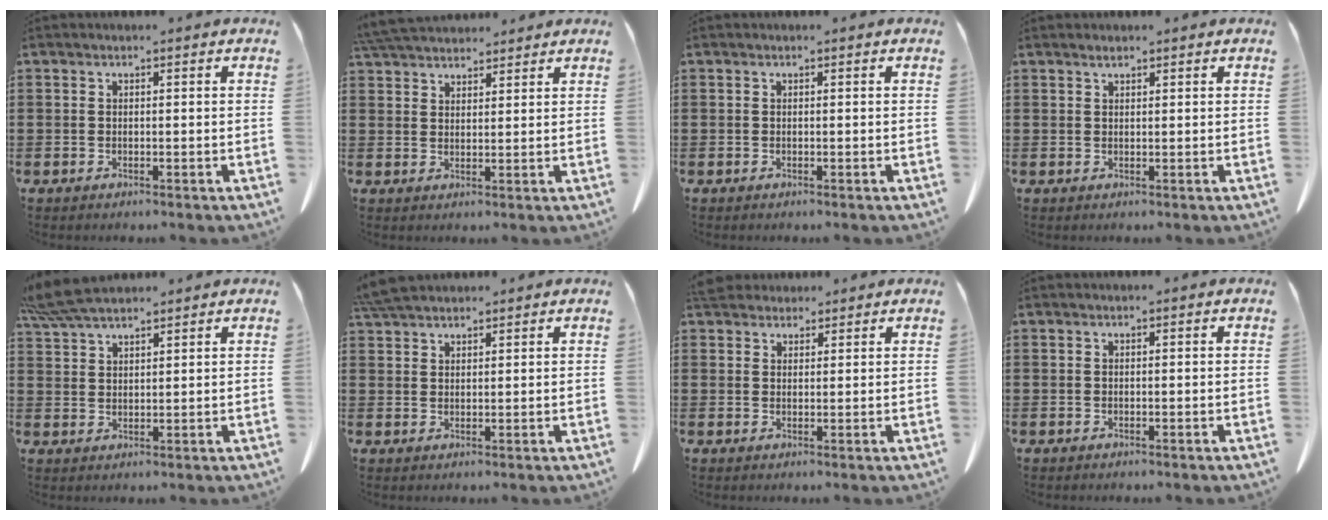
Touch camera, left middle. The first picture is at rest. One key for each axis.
{"total": 5.2, "fx": 4.9, "fy": 1.0, "fz": 1.3, "tx": -0.039, "ty": -0.012, "tz": 0.096}
{"total": 0.0}
{"total": 1.0, "fx": 0.8, "fy": 0.2, "fz": 0.5, "tx": -0.012, "ty": -0.001, "tz": 0.017}
{"total": 6.5, "fx": 5.7, "fy": 1.2, "fz": 2.9, "tx": -0.075, "ty": -0.011, "tz": 0.110}
{"total": 4.6, "fx": 4.2, "fy": 0.9, "fz": 1.5, "tx": -0.042, "ty": -0.005, "tz": 0.083}
{"total": 4.1, "fx": 3.7, "fy": 1.3, "fz": 1.1, "tx": -0.025, "ty": -0.008, "tz": 0.070}
{"total": 0.0}